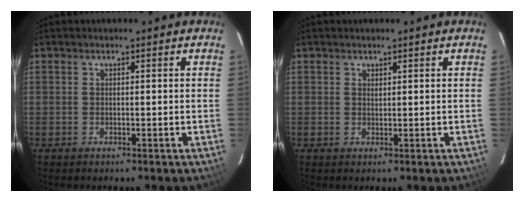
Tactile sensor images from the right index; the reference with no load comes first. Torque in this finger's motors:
{"motor_torque": [-0.18, 0.11, -0.03, 0.00]}